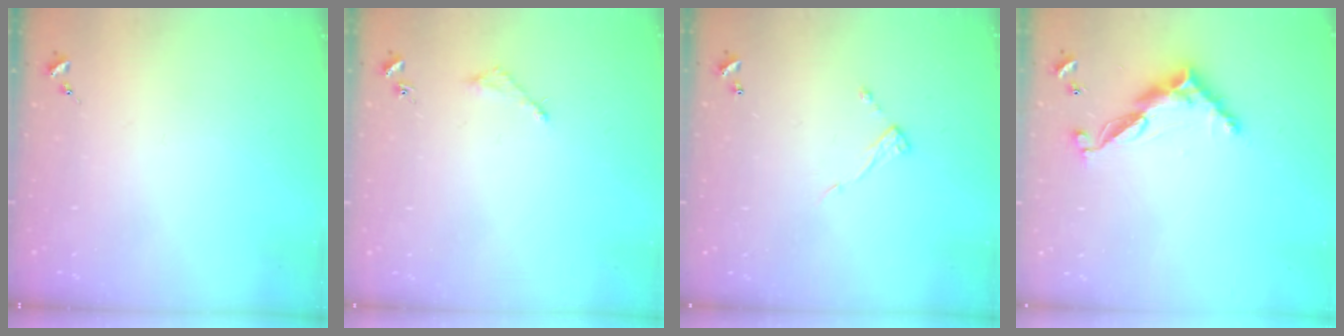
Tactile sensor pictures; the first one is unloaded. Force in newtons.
{"total": 3.0, "press": 3.0, "slide": 0.4}
{"total": 6.4, "press": 6.4, "slide": 0.2}
{"total": 11.3, "press": 11.3, "slide": 0.3}